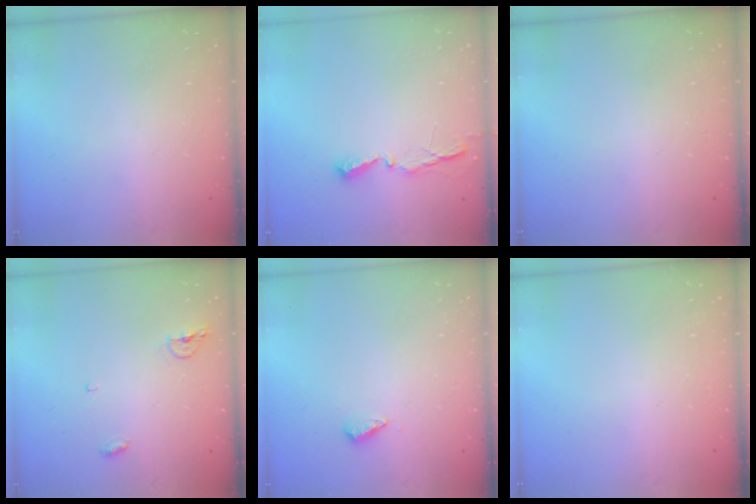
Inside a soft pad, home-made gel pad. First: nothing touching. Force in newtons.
{"total": 4.5, "press": 4.5, "slide": 0.4}
{"total": 0.0}
{"total": 4.8, "press": 4.7, "slide": 1.1}
{"total": 4.2, "press": 4.1, "slide": 1.0}
{"total": 0.0}